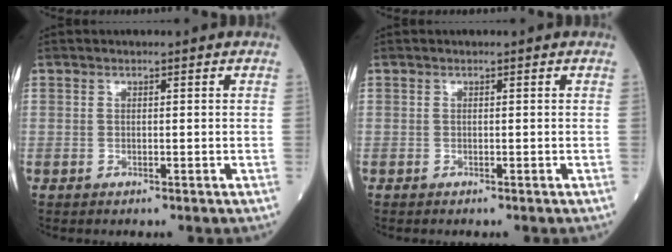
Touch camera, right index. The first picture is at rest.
{"total": 0.0}